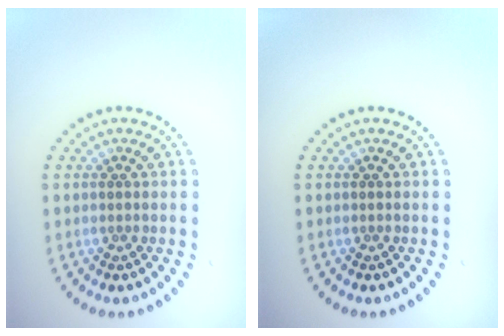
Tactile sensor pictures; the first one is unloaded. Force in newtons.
{"total": 0.0}